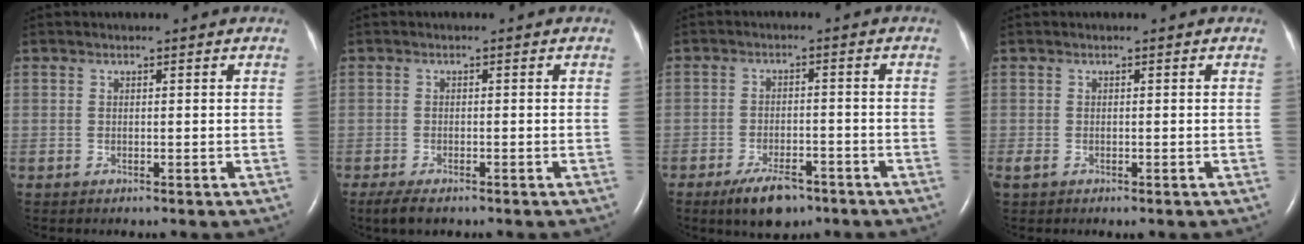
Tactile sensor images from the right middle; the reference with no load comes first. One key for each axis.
{"total": 3.3, "fx": -2.4, "fy": 1.1, "fz": 2.1, "tx": -0.041, "ty": -0.008, "tz": -0.035}
{"total": 6.4, "fx": -4.5, "fy": 2.5, "fz": 3.8, "tx": -0.076, "ty": -0.004, "tz": -0.070}
{"total": 1.2, "fx": -0.5, "fy": 0.8, "fz": 0.8, "tx": -0.025, "ty": -0.003, "tz": -0.006}